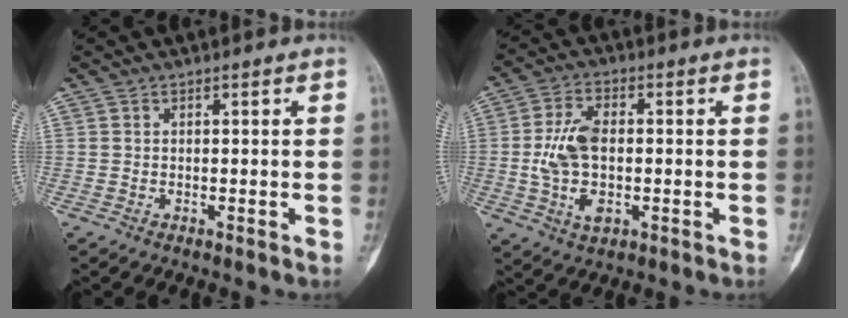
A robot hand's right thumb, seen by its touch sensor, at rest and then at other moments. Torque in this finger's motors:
{"motor_torque": [1.68, 0.89, 0.75, -1.12, 0.29]}